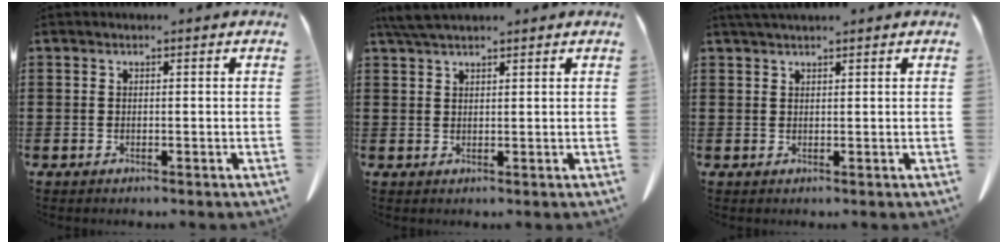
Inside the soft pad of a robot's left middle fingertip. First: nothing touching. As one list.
[{"total": 3.3, "force": [2.7, 0.6, 1.8], "torque": [-0.043, 0.000, 0.051]}, {"total": 1.5, "force": [1.3, 0.0, 0.7], "torque": [-0.016, -0.002, 0.026]}]